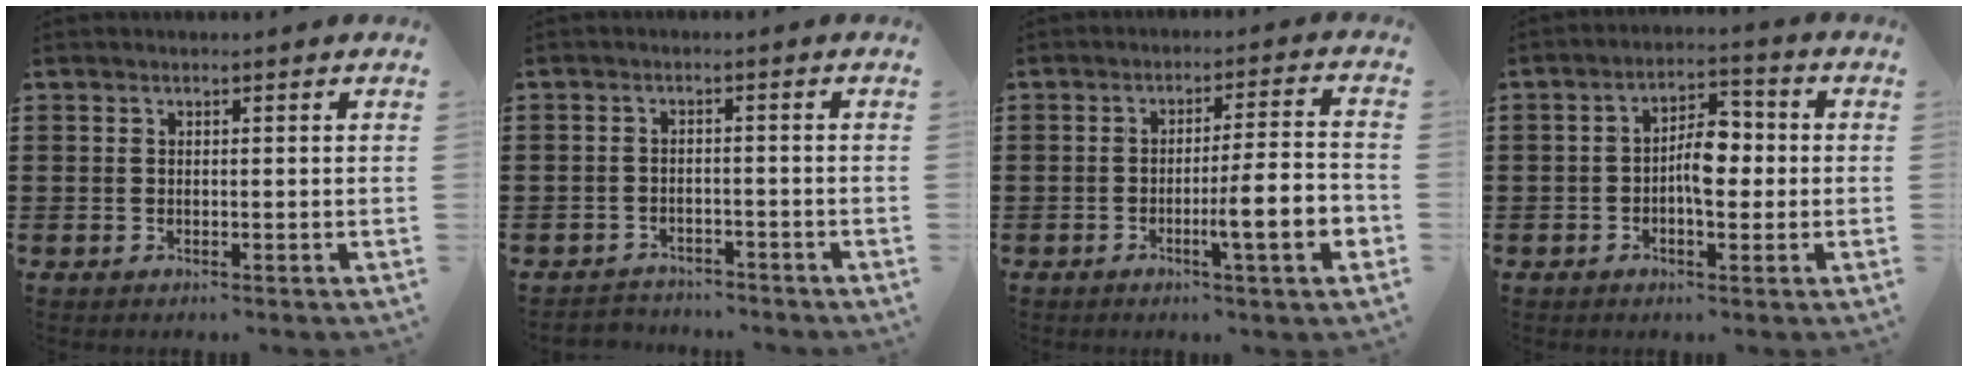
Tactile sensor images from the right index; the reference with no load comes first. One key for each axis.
{"total": 2.4, "fx": -2.3, "fy": 0.6, "fz": -0.2, "tx": -0.003, "ty": 0.002, "tz": -0.052}
{"total": 8.2, "fx": -2.8, "fy": 0.5, "fz": 7.7, "tx": -0.115, "ty": -0.009, "tz": -0.049}
{"total": 5.7, "fx": -0.6, "fy": 2.7, "fz": 5.0, "tx": -0.075, "ty": 0.005, "tz": -0.016}